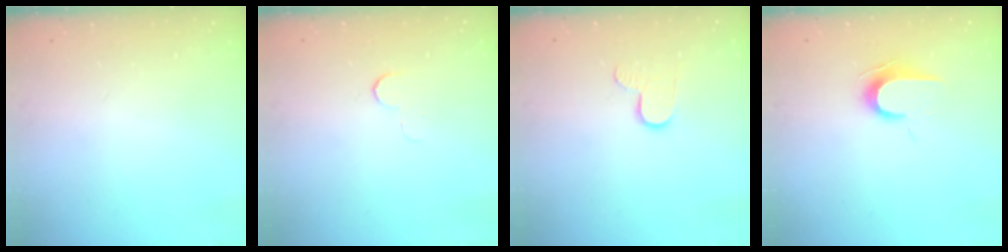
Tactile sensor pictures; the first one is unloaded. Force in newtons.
{"total": 3.7, "press": 3.7, "slide": 0.3}
{"total": 5.9, "press": 5.9, "slide": 0.4}
{"total": 7.8, "press": 7.8, "slide": 0.7}